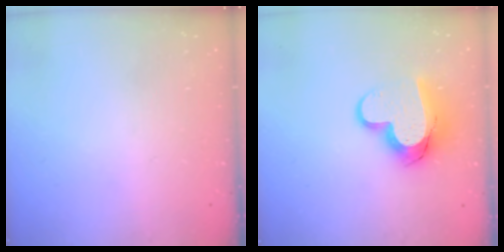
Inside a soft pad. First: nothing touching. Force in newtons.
{"total": 13.4, "press": 13.4, "slide": 1.1}